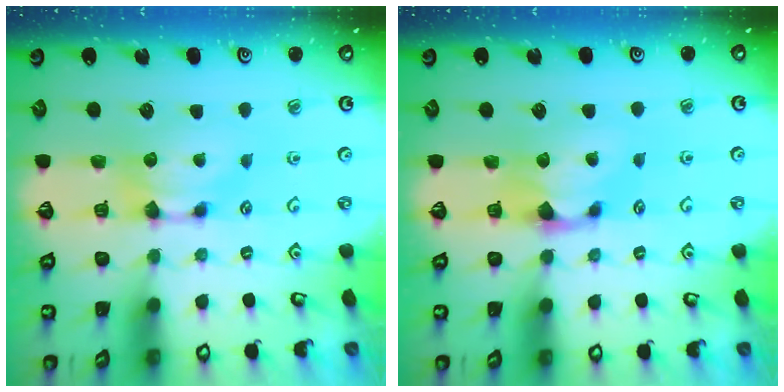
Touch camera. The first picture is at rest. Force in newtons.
{"total": 1.0, "press": 0.3, "slide": 0.9}